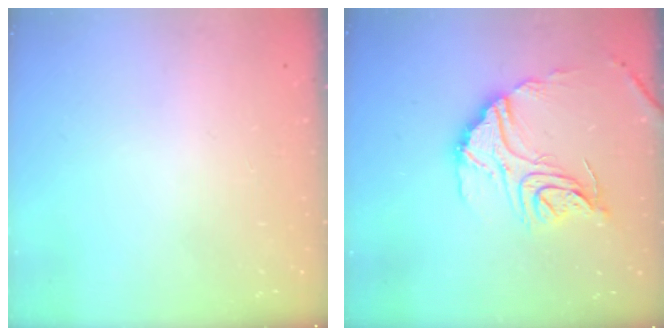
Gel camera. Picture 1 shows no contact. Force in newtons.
{"total": 18.4, "press": 18.3, "slide": 1.8}